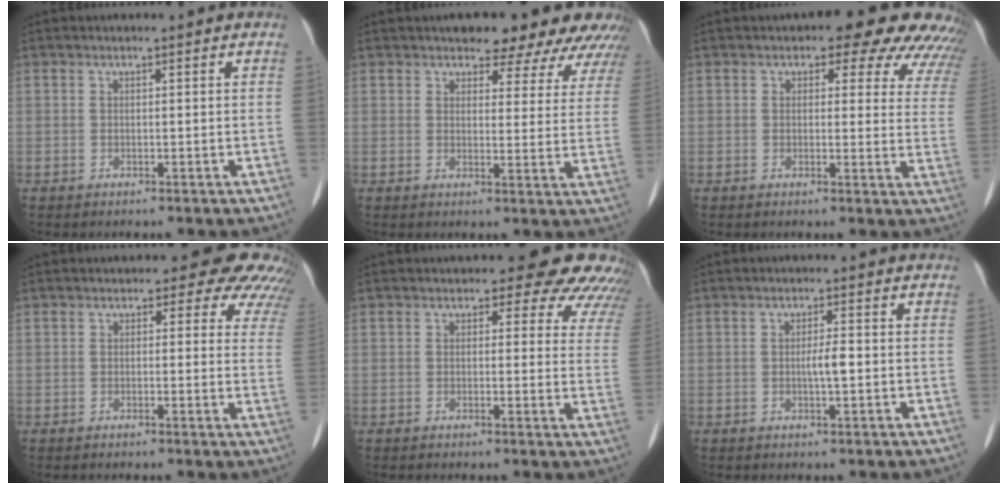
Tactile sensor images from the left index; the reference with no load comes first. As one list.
[{"total": 13.0, "force": [11.2, 4.5, 4.7], "torque": [-0.012, -0.001, 0.105]}, {"total": 11.5, "force": [9.3, 4.4, 5.2], "torque": [-0.025, 0.003, 0.074]}, {"total": 8.5, "force": [7.2, 3.6, 2.7], "torque": [0.000, -0.004, 0.045]}, {"total": 10.6, "force": [9.3, 4.0, 3.4], "torque": [-0.001, -0.012, 0.066]}, {"total": 2.3, "force": [-0.4, 0.3, 2.3], "torque": [-0.043, -0.001, -0.003]}]